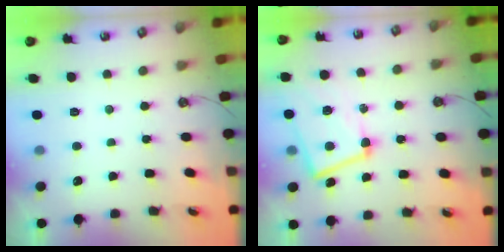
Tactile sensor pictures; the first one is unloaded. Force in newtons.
{"total": 8.7, "press": 8.5, "slide": 2.1}